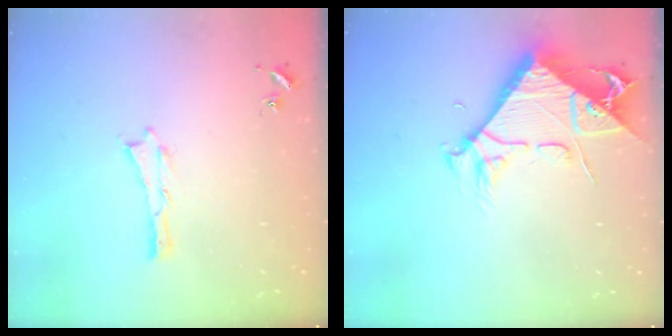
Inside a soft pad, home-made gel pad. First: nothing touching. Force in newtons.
{"total": 6.8, "press": 6.8, "slide": 0.9}